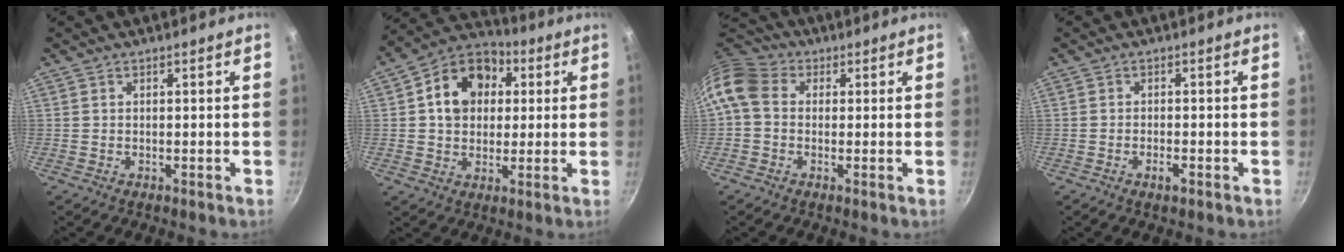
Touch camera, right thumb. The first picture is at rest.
{"total": 13.7, "force": [2.9, 10.8, 7.8], "torque": [-0.101, 0.021, 0.032]}
{"total": 9.2, "force": [0.7, 7.4, 5.5], "torque": [-0.104, 0.023, -0.006]}
{"total": 2.1, "force": [-1.0, 0.7, 1.6], "torque": [-0.031, 0.006, -0.019]}